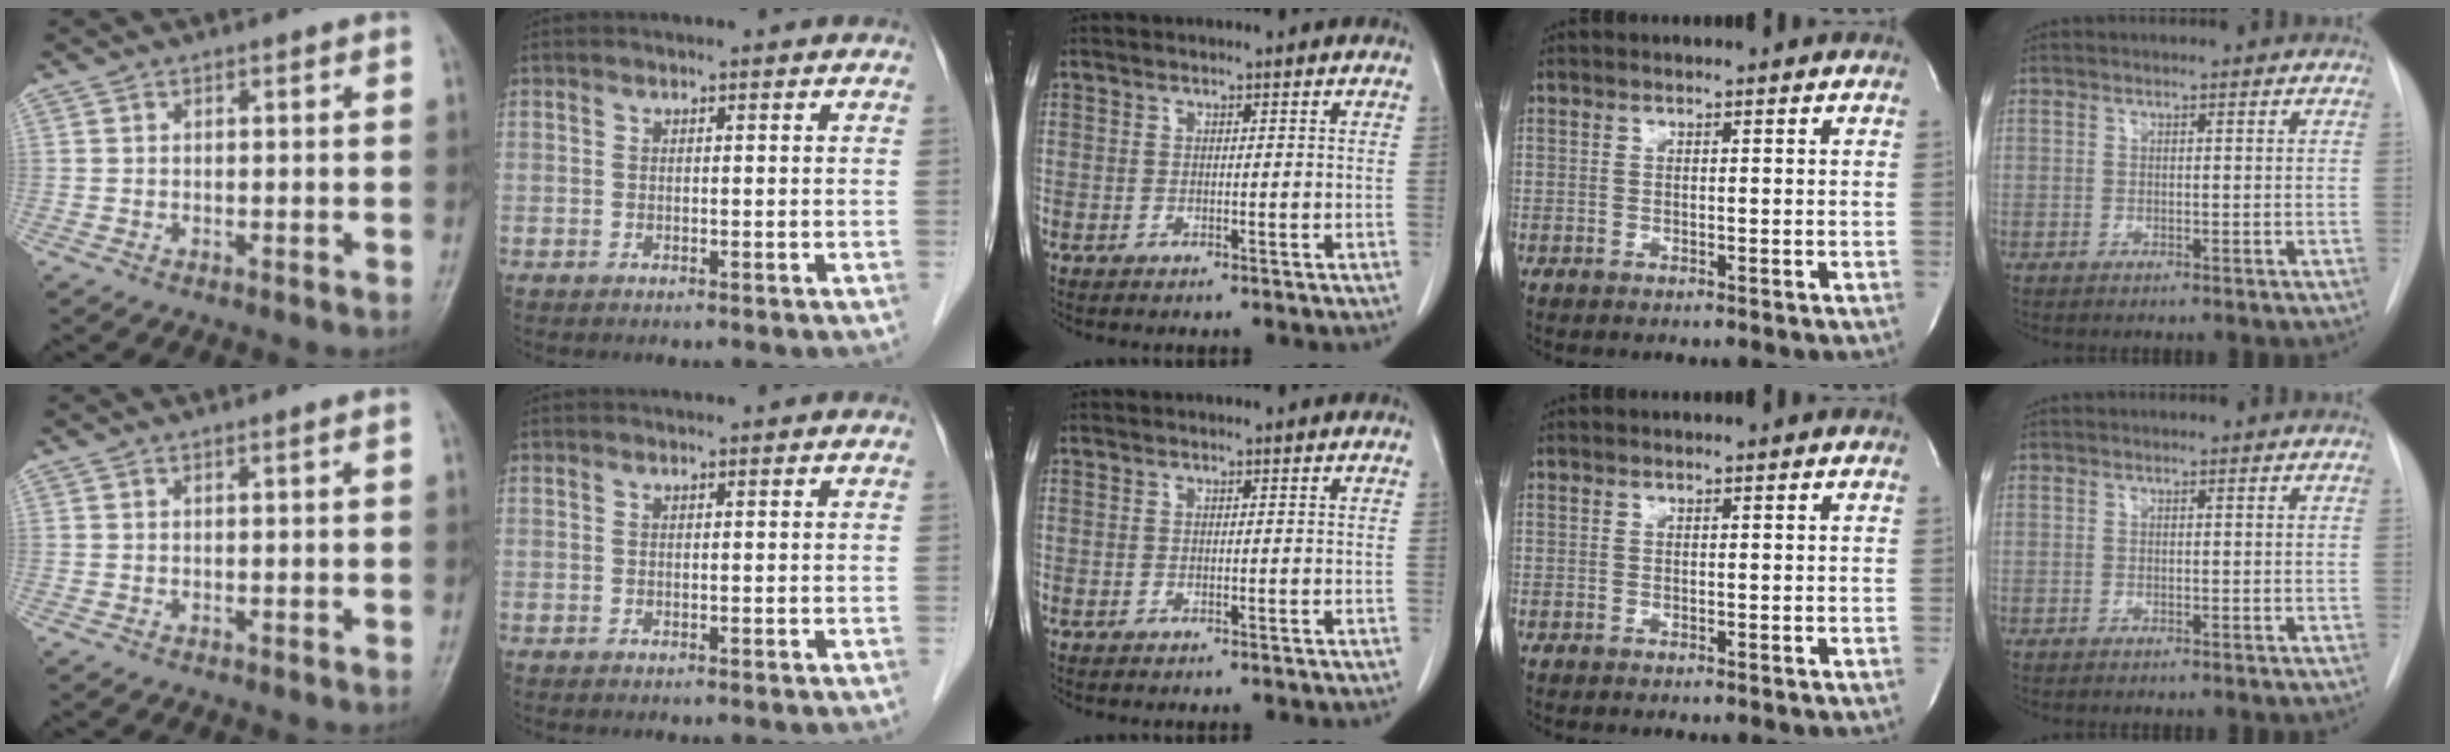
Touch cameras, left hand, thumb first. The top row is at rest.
{}